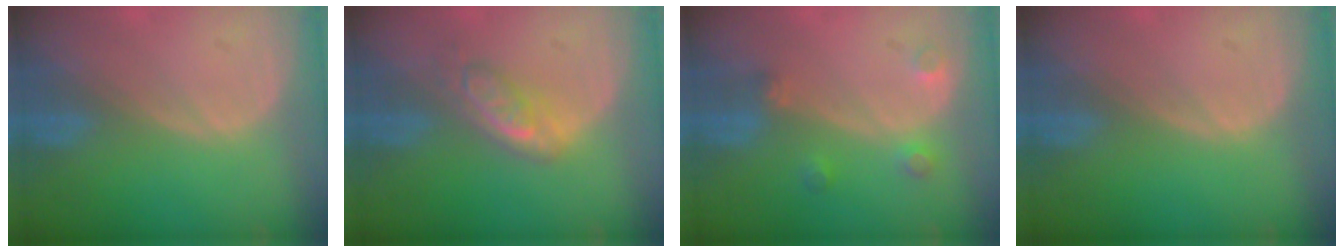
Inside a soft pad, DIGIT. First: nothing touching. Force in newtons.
{"total": 5.0, "press": 4.6, "slide": 2.0}
{"total": 3.0, "press": 2.8, "slide": 1.1}
{"total": 0.0}